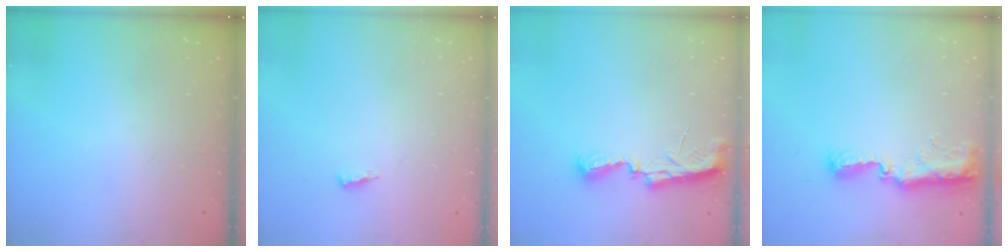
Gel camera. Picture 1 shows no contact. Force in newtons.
{"total": 7.7, "press": 4.9, "slide": 5.9}
{"total": 7.0, "press": 7.0, "slide": 0.6}
{"total": 8.8, "press": 8.8, "slide": 0.9}